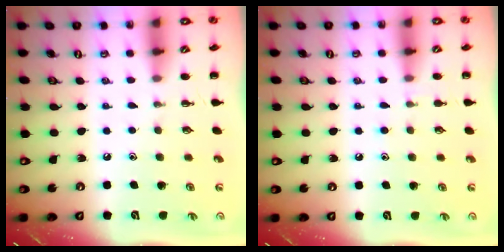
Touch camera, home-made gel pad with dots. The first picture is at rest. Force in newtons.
{"total": 6.6, "press": 6.3, "slide": 2.0}